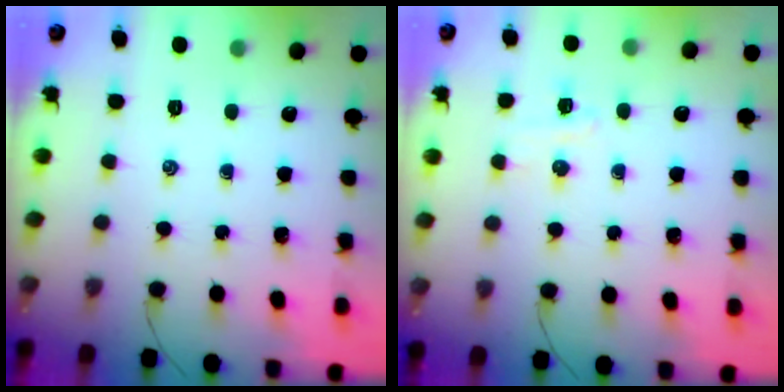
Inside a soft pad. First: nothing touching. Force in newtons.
{"total": 4.3, "press": 4.1, "slide": 1.1}